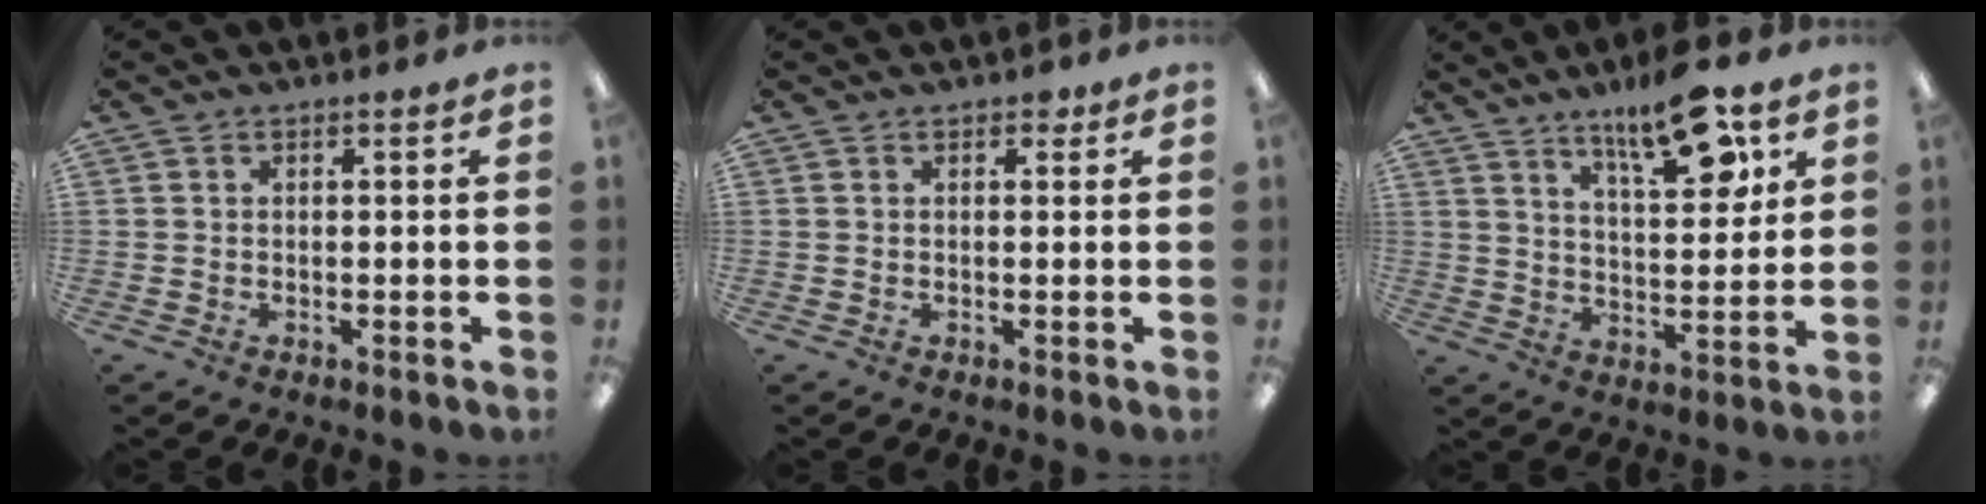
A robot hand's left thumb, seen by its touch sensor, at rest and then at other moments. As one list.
[{"total": 1.5, "force": [0.7, 1.0, 0.9], "torque": [-0.003, -0.003, 0.009]}, {"total": 14.7, "force": [9.8, 5.0, 9.8], "torque": [-0.139, -0.051, 0.157]}]